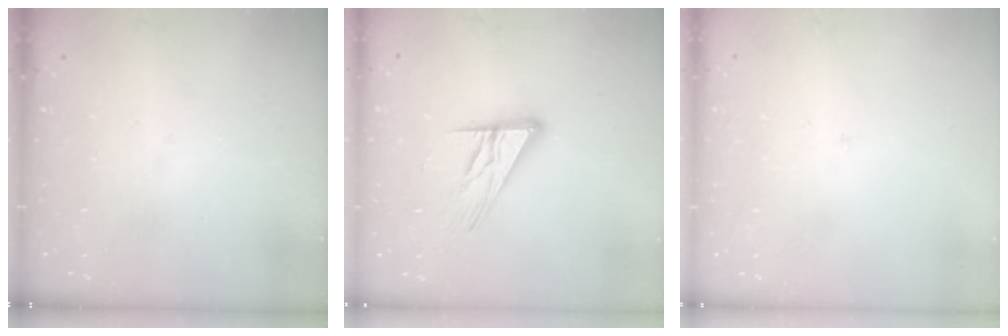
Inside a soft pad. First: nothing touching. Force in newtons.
{"total": 12.6, "press": 12.5, "slide": 1.1}
{"total": 2.1, "press": 2.1, "slide": 0.1}